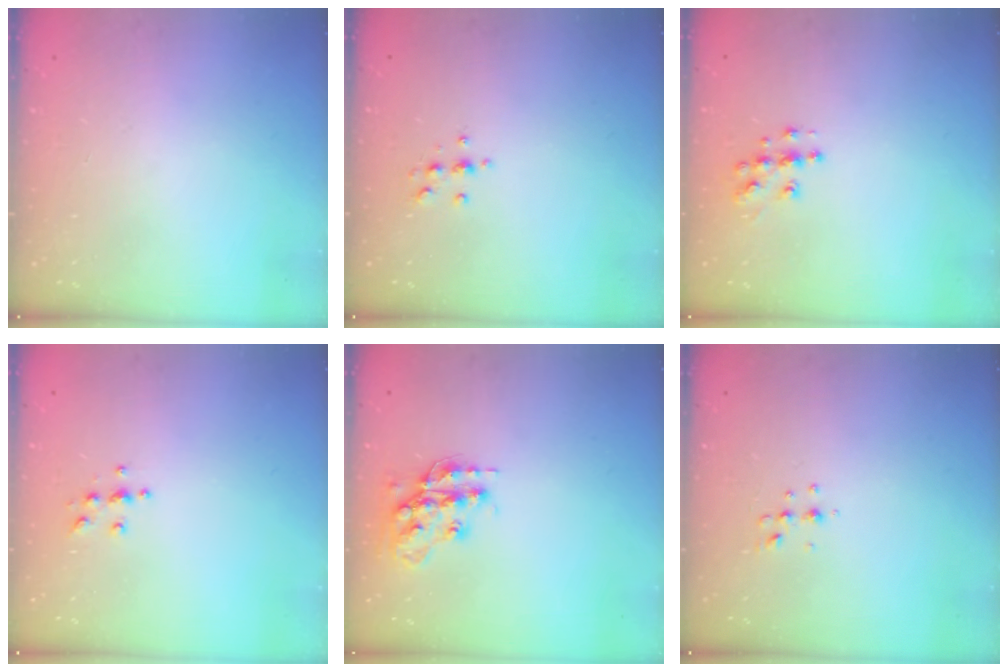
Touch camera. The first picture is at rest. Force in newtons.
{"total": 5.4, "press": 5.2, "slide": 1.4}
{"total": 8.6, "press": 8.6, "slide": 0.4}
{"total": 4.6, "press": 4.6, "slide": 0.5}
{"total": 15.4, "press": 15.4, "slide": 1.0}
{"total": 3.8, "press": 3.6, "slide": 1.4}